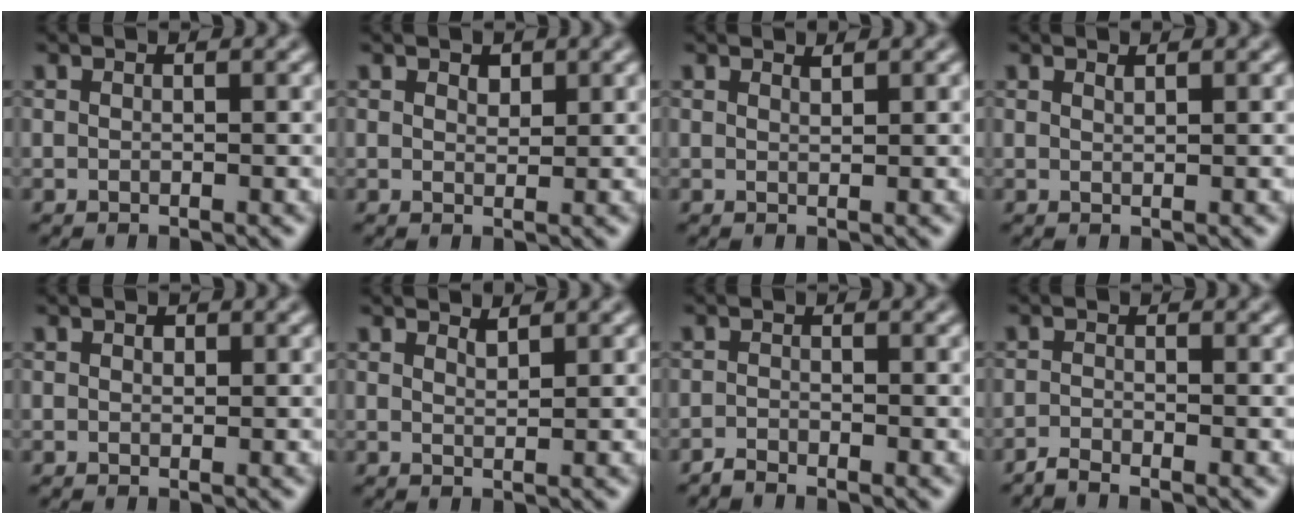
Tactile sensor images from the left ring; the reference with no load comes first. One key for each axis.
{"total": 1.0, "fx": 0.7, "fy": 0.6, "fz": 0.4, "tx": -0.007, "ty": 0.000, "tz": 0.012}
{"total": 0.6, "fx": 0.6, "fy": 0.0, "fz": 0.1, "tx": 0.000, "ty": -0.003, "tz": 0.011}
{"total": 0.5, "fx": 0.5, "fy": 0.0, "fz": 0.2, "tx": -0.002, "ty": -0.001, "tz": 0.010}
{"total": 0.6, "fx": 0.3, "fy": 0.4, "fz": 0.3, "tx": -0.004, "ty": 0.000, "tz": 0.001}
{"total": 0.9, "fx": 0.9, "fy": 0.1, "fz": 0.3, "tx": -0.005, "ty": -0.001, "tz": 0.016}
{"total": 1.1, "fx": -1.0, "fy": 0.1, "fz": 0.2, "tx": -0.004, "ty": 0.001, "tz": -0.024}
{"total": 1.4, "fx": -1.3, "fy": 0.1, "fz": 0.5, "tx": -0.010, "ty": -0.002, "tz": -0.032}